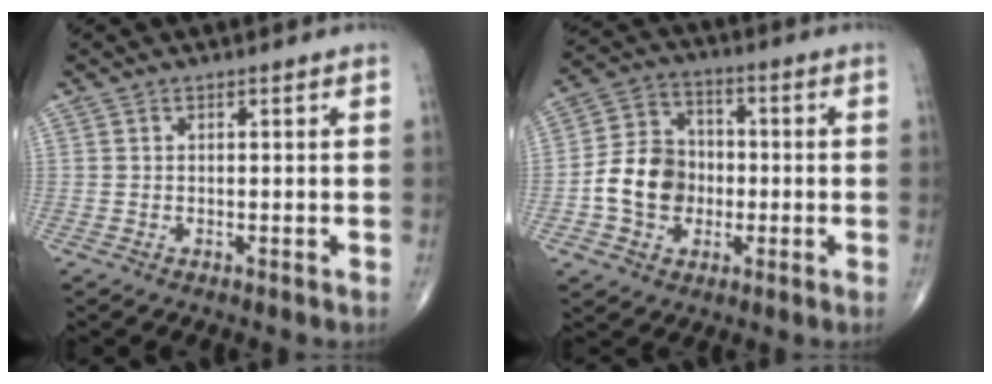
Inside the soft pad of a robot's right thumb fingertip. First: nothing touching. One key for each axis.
{"total": 11.6, "fx": -2.3, "fy": 9.7, "fz": 6.0, "tx": -0.082, "ty": 0.032, "tz": -0.049}